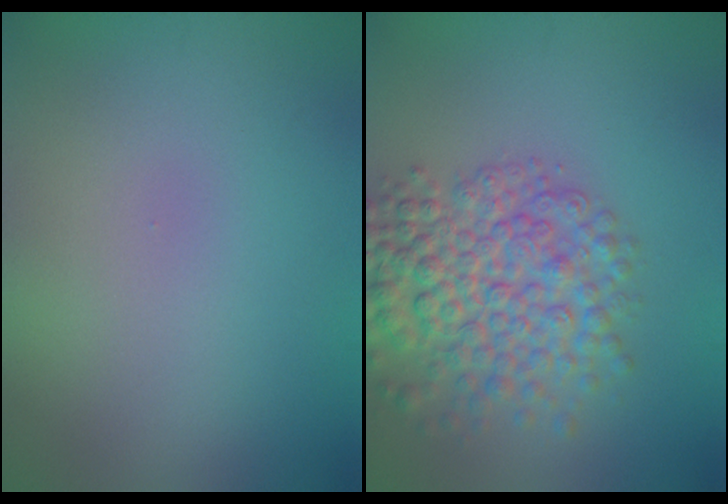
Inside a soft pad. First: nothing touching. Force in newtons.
{"total": 6.5, "press": 6.5, "slide": 0.2}